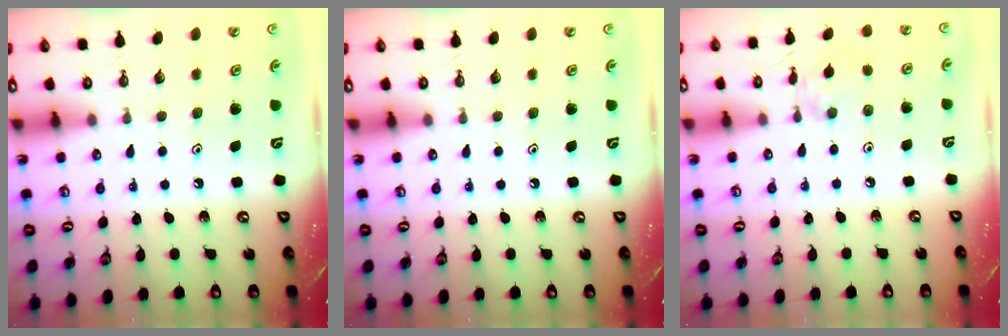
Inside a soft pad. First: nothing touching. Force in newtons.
{"total": 0.0}
{"total": 5.5, "press": 5.4, "slide": 0.9}